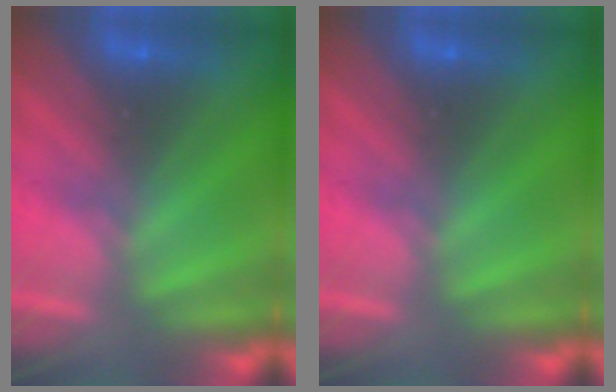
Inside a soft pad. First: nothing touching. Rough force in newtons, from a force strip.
{"total": 0.0}